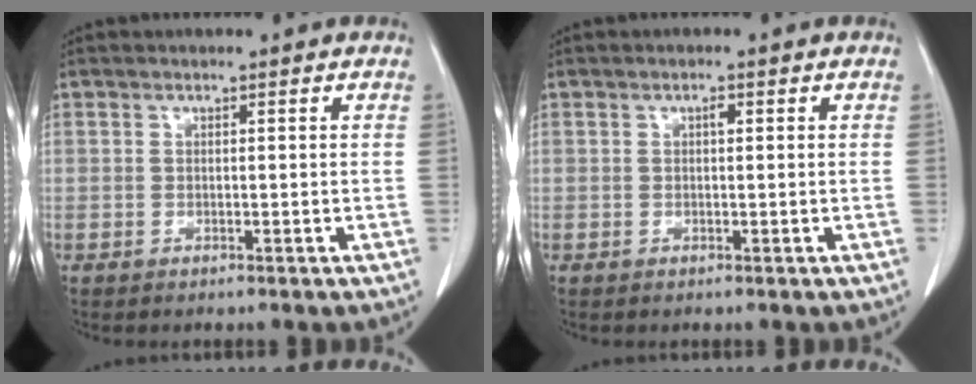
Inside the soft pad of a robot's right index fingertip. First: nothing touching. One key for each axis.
{"total": 0.8, "fx": 0.2, "fy": 0.3, "fz": 0.7, "tx": -0.013, "ty": 0.002, "tz": 0.003}